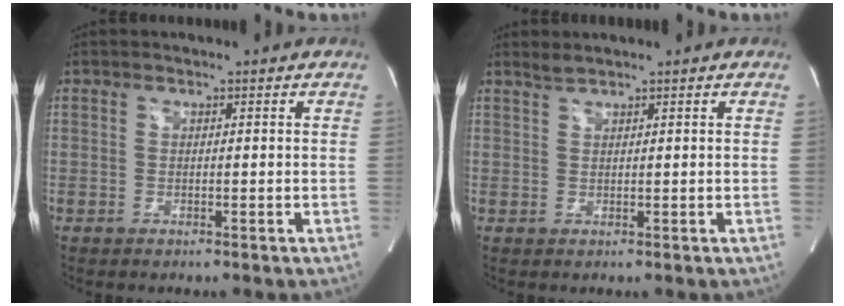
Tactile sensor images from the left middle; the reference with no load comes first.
{"total": 1.1, "force": [1.0, -0.2, 0.2], "torque": [-0.008, 0.003, 0.026]}